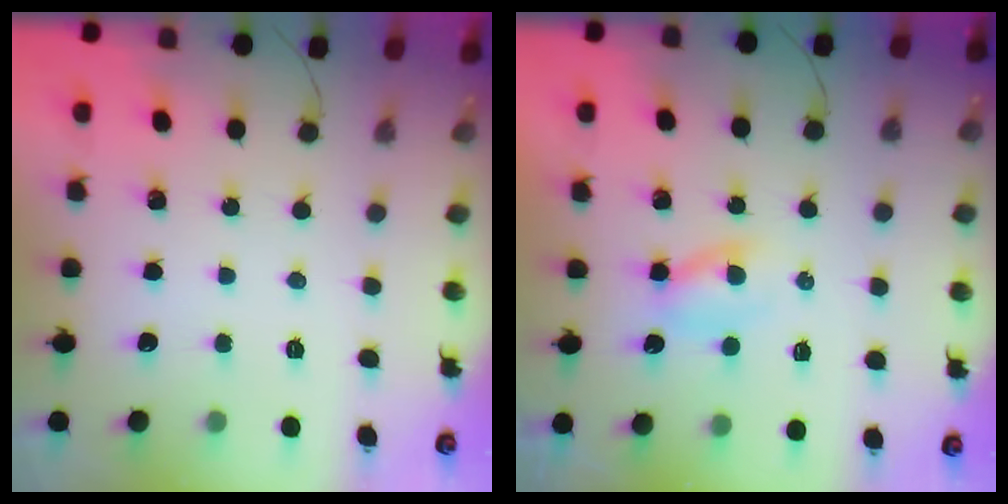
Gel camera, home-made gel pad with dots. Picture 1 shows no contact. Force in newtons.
{"total": 2.3, "press": 2.0, "slide": 1.1}